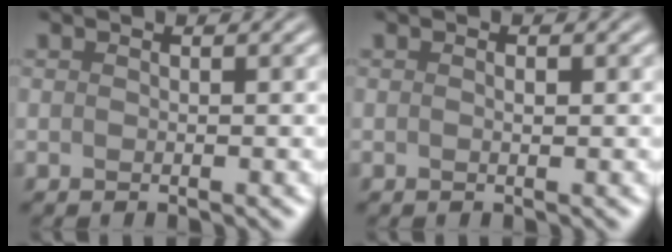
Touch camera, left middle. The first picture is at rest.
{"total": 0.5, "force": [0.1, 0.1, 0.5], "torque": [-0.009, 0.000, 0.001]}